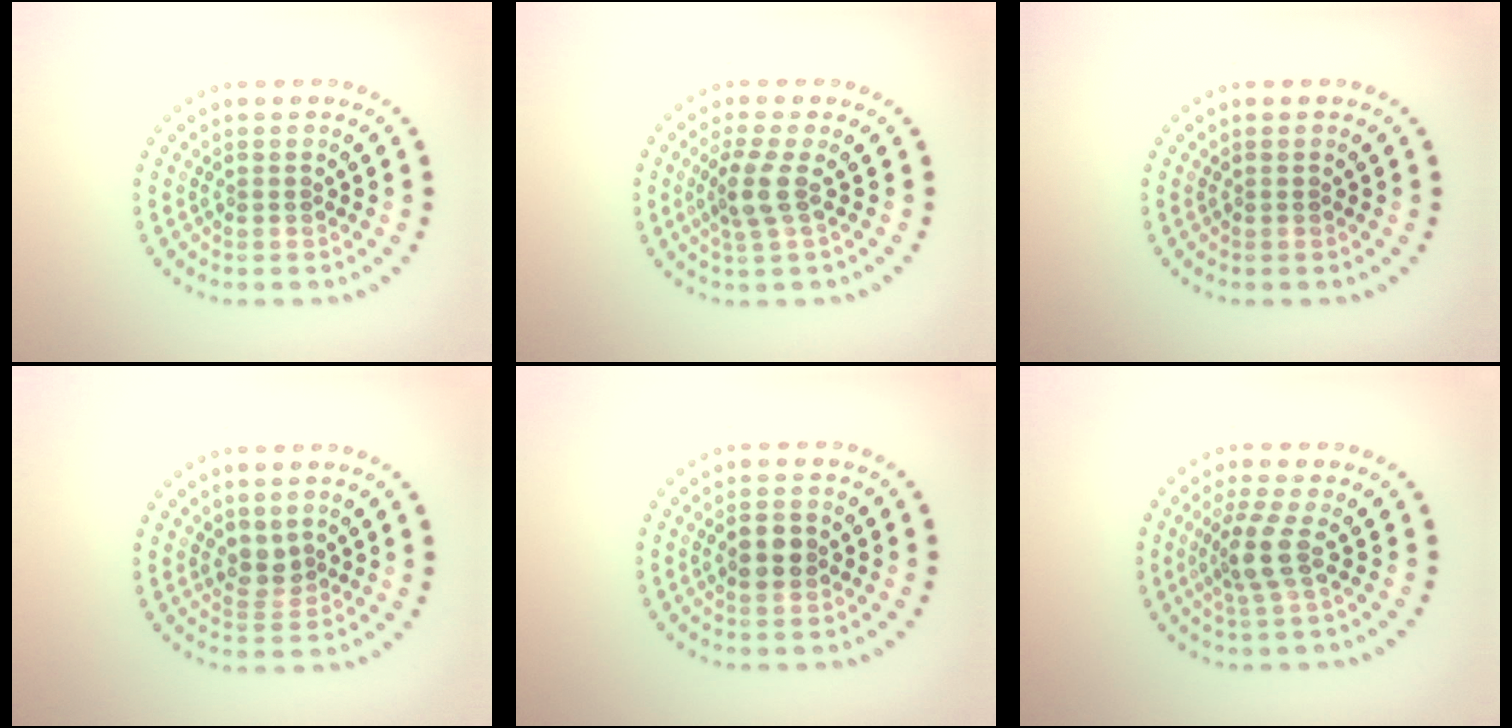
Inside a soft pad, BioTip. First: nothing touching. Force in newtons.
{"total": 2.5, "press": 1.9, "slide": 1.6}
{"total": 0.0}
{"total": 1.8, "press": 1.5, "slide": 1.0}
{"total": 2.5, "press": 2.5, "slide": 0.1}
{"total": 2.9, "press": 2.2, "slide": 1.8}